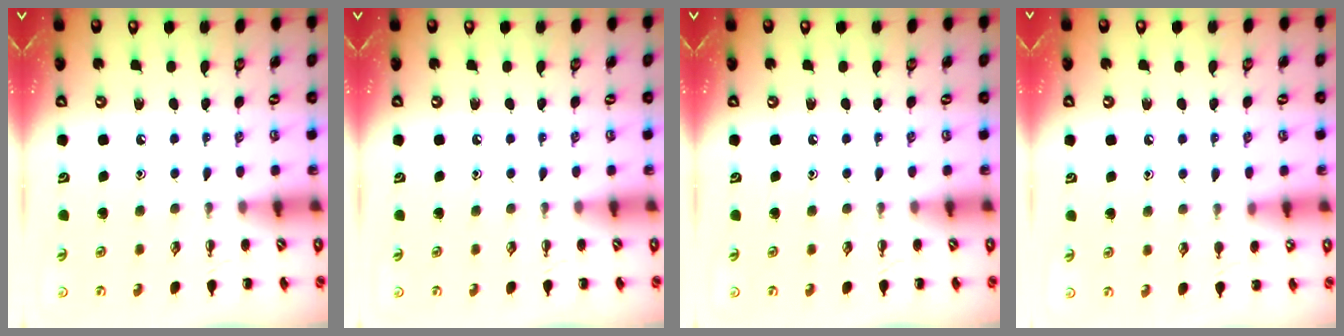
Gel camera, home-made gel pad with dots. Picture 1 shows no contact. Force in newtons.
{"total": 0.0}
{"total": 0.0}
{"total": 5.7, "press": 5.5, "slide": 1.7}